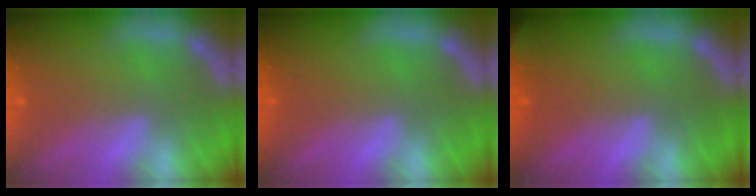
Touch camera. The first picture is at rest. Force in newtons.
{"total": 0.0}
{"total": 1.4}